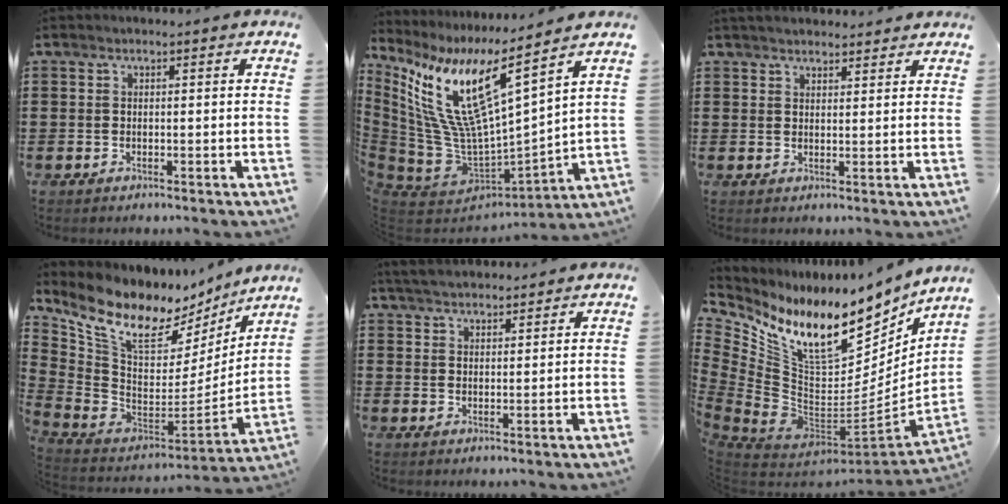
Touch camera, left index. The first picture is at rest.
{"total": 14.5, "force": [7.7, 3.6, 11.7], "torque": [-0.275, -0.066, 0.123]}
{"total": 2.4, "force": [2.3, 0.5, 0.2], "torque": [-0.009, 0.000, 0.045]}
{"total": 12.4, "force": [7.7, 6.2, 7.5], "torque": [-0.166, -0.050, 0.135]}
{"total": 3.5, "force": [3.4, 0.7, 0.7], "torque": [-0.024, -0.002, 0.065]}
{"total": 14.1, "force": [9.0, 6.2, 8.9], "torque": [-0.187, -0.071, 0.155]}